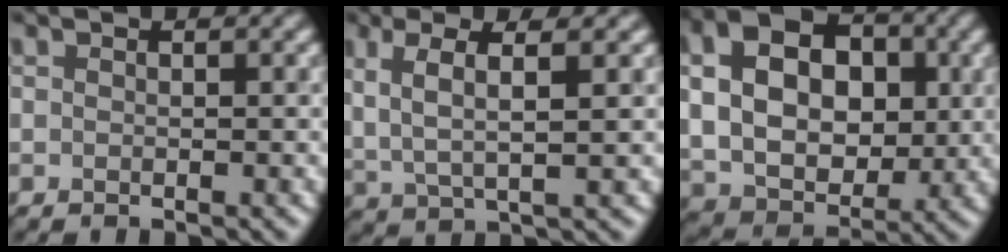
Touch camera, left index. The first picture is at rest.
{"total": 4.1, "force": [1.7, 1.0, 3.6], "torque": [-0.077, 0.002, 0.037]}
{"total": 11.0, "force": [2.0, 7.8, 7.5], "torque": [-0.157, 0.014, 0.033]}